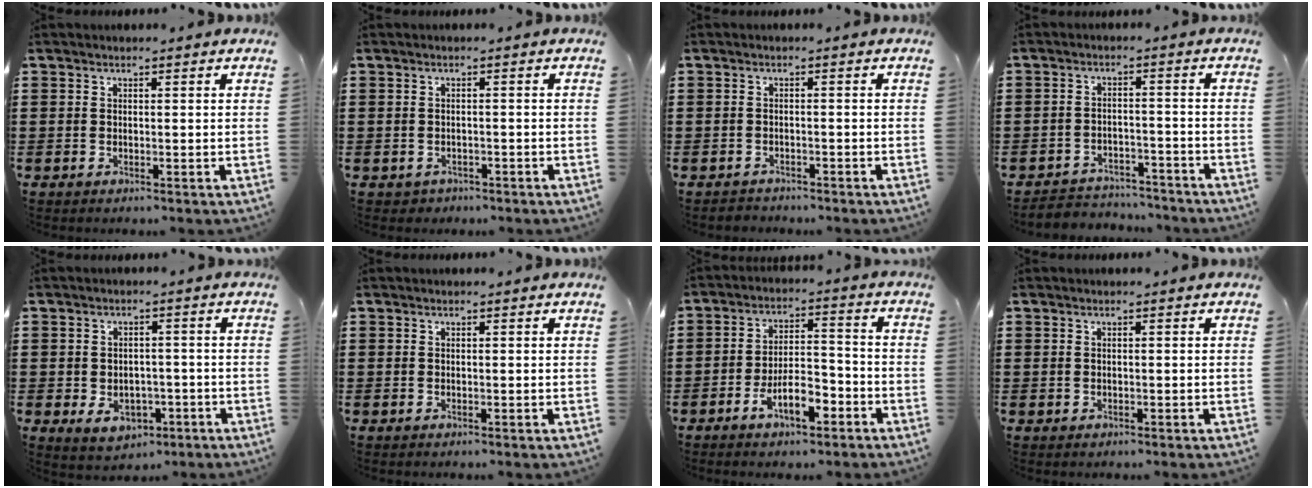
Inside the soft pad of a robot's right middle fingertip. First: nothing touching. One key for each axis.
{"total": 0.8, "fx": -0.6, "fy": 0.6, "fz": 0.0, "tx": -0.004, "ty": 0.002, "tz": -0.015}
{"total": 1.3, "fx": -1.2, "fy": 0.4, "fz": -0.2, "tx": -0.001, "ty": 0.003, "tz": -0.028}
{"total": 3.8, "fx": -3.6, "fy": 0.9, "fz": -0.2, "tx": -0.003, "ty": 0.004, "tz": -0.079}
{"total": 4.1, "fx": -1.8, "fy": 3.1, "fz": 1.9, "tx": -0.023, "ty": -0.002, "tz": -0.038}
{"total": 0.0}
{"total": 7.4, "fx": -4.2, "fy": 2.7, "fz": 5.5, "tx": -0.100, "ty": 0.008, "tz": -0.076}
{"total": 0.0}